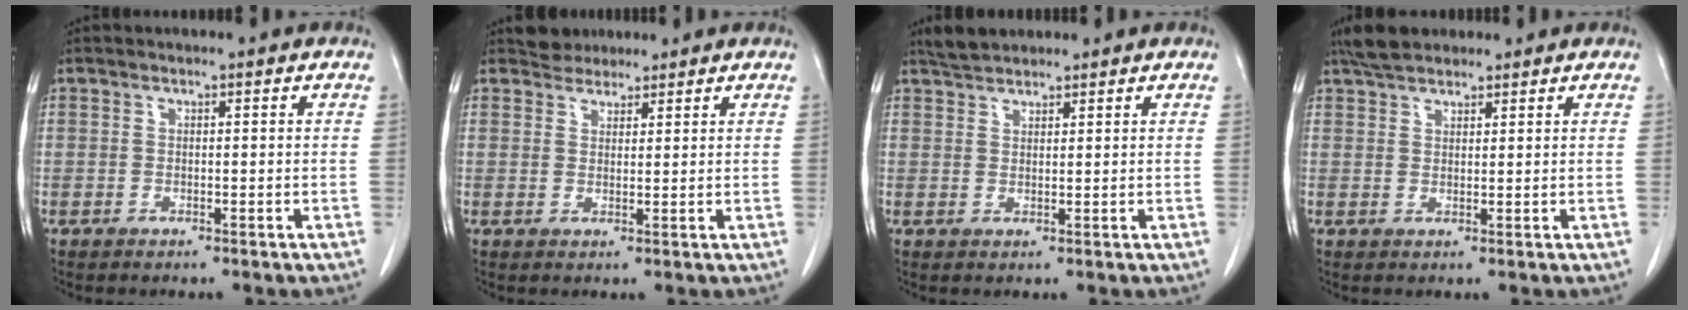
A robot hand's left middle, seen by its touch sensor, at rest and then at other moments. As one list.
[{"total": 2.7, "force": [2.5, 1.1, -0.1], "torque": [-0.002, 0.012, 0.042]}, {"total": 3.2, "force": [3.0, 0.8, 0.7], "torque": [-0.020, 0.013, 0.056]}, {"total": 4.8, "force": [4.1, 1.8, 1.8], "torque": [-0.041, 0.019, 0.076]}]